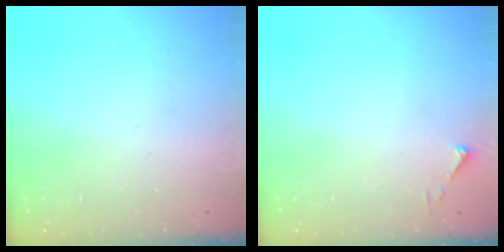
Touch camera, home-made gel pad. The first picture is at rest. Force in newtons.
{"total": 2.7, "press": 2.7, "slide": 0.3}